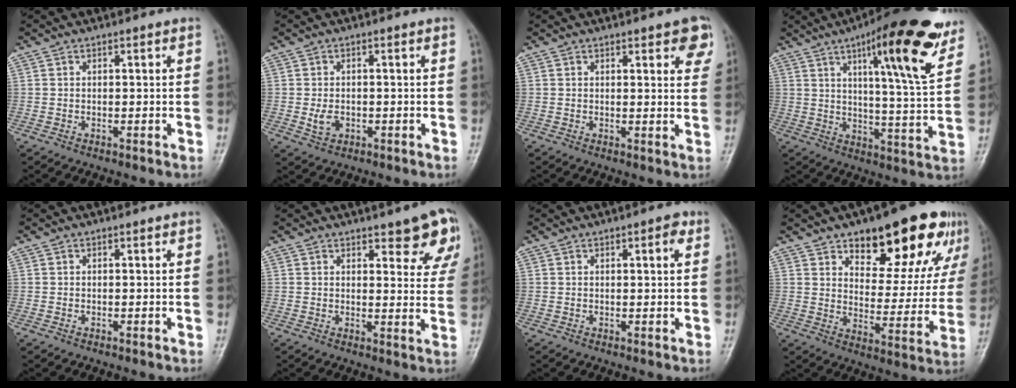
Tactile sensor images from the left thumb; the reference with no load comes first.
{"total": 2.8, "force": [-0.6, 2.1, 1.8], "torque": [-0.028, 0.000, -0.007]}
{"total": 5.7, "force": [3.1, 2.1, 4.3], "torque": [-0.027, -0.012, 0.030]}
{"total": 19.8, "force": [11.0, 3.9, 16.0], "torque": [-0.199, -0.048, 0.158]}
{"total": 0.0}
{"total": 9.1, "force": [5.7, 3.2, 6.4], "torque": [-0.043, -0.031, 0.065]}
{"total": 2.3, "force": [1.0, 0.7, 2.0], "torque": [-0.023, 0.000, 0.011]}
{"total": 20.4, "force": [12.4, 8.9, 13.6], "torque": [-0.123, -0.045, 0.181]}